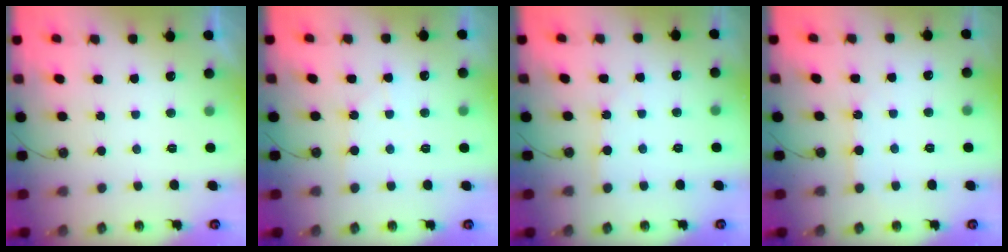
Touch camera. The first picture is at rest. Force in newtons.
{"total": 3.6, "press": 3.5, "slide": 0.5}
{"total": 3.7, "press": 3.6, "slide": 0.5}
{"total": 5.5, "press": 5.4, "slide": 0.8}